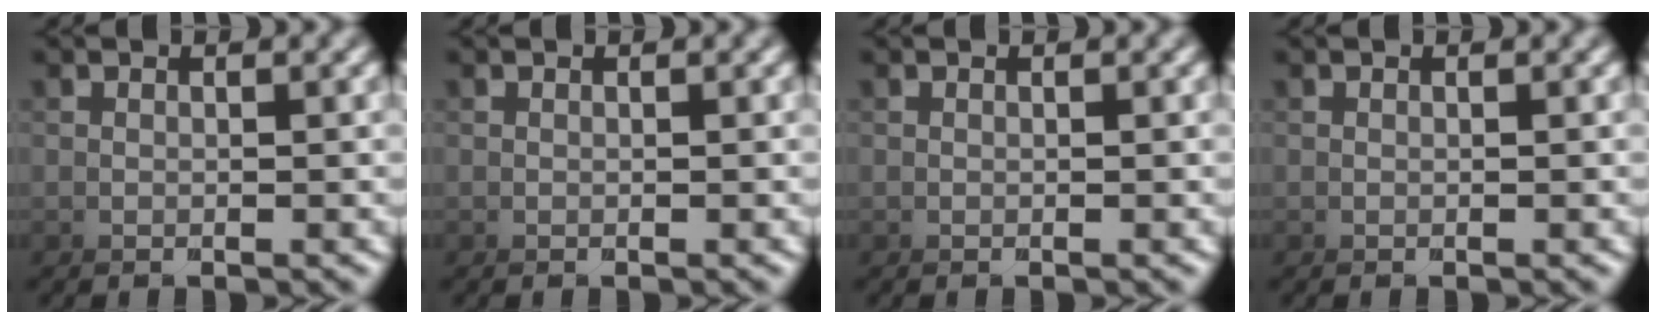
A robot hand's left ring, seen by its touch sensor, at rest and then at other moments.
{"total": 0.0}
{"total": 0.0}
{"total": 0.0}